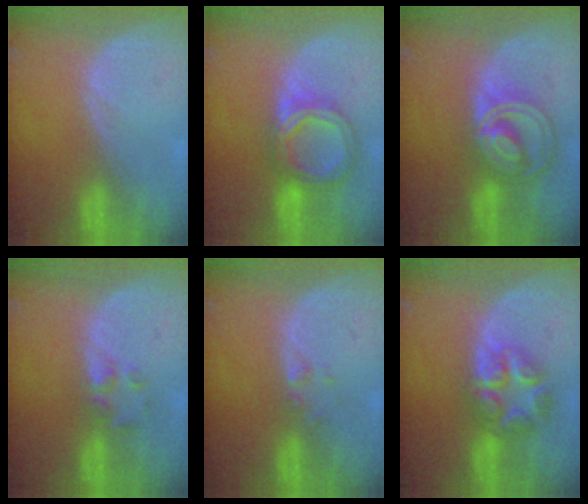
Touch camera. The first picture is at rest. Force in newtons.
{"total": 7.1, "press": 7.1, "slide": 0.5}
{"total": 8.6, "press": 7.3, "slide": 4.6}
{"total": 2.3, "press": 2.2, "slide": 0.8}
{"total": 1.2, "press": 1.2, "slide": 0.1}
{"total": 6.5, "press": 6.5, "slide": 0.1}